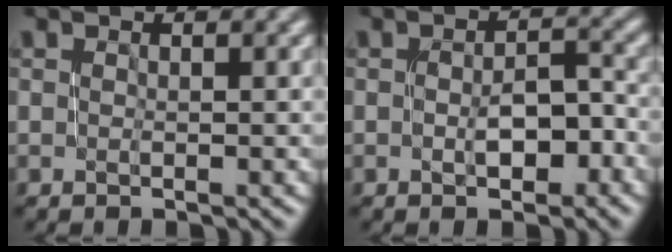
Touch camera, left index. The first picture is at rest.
{"total": 2.8, "force": [-0.9, 1.3, 2.4], "torque": [-0.040, 0.004, -0.014]}